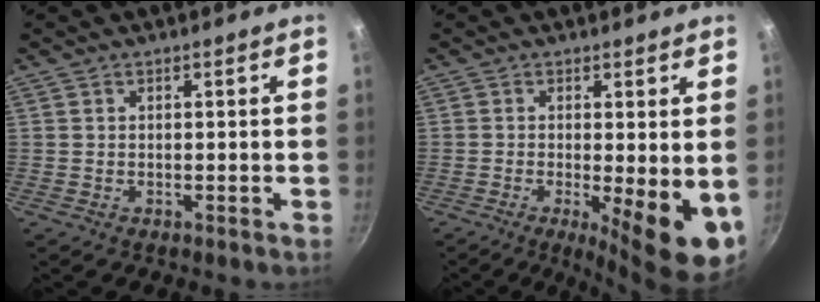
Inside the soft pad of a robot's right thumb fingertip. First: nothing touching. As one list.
[{"total": 10.7, "force": [-2.0, 2.7, 10.2], "torque": [-0.129, -0.011, -0.019]}]